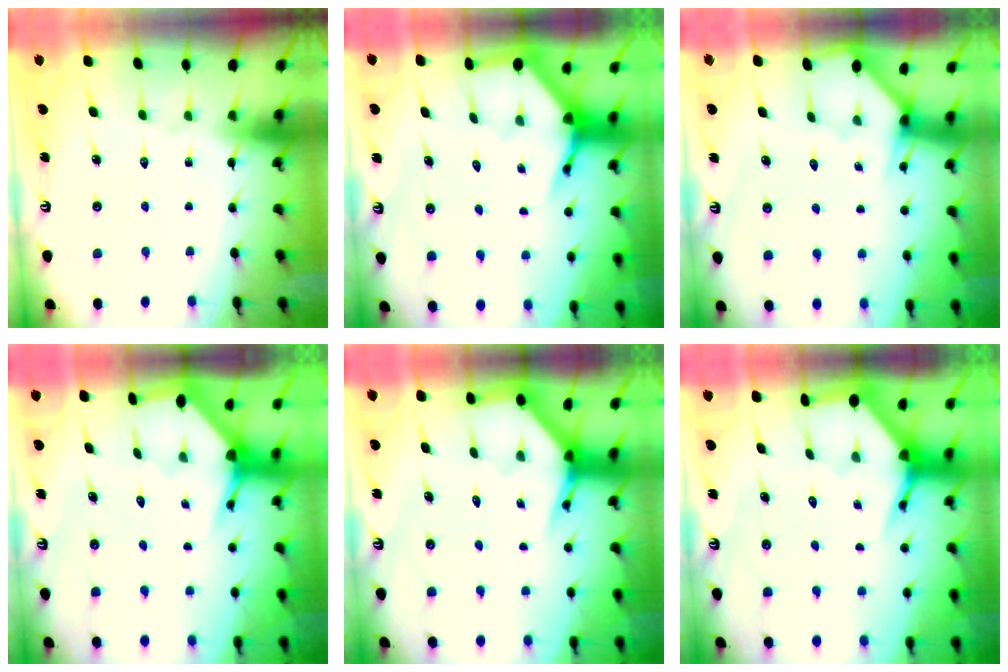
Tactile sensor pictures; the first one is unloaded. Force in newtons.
{"total": 3.9, "press": 3.8, "slide": 0.5}
{"total": 1.9, "press": 1.9, "slide": 0.1}
{"total": 2.9, "press": 2.9, "slide": 0.2}
{"total": 3.8, "press": 3.8, "slide": 0.2}
{"total": 3.5, "press": 3.5, "slide": 0.5}